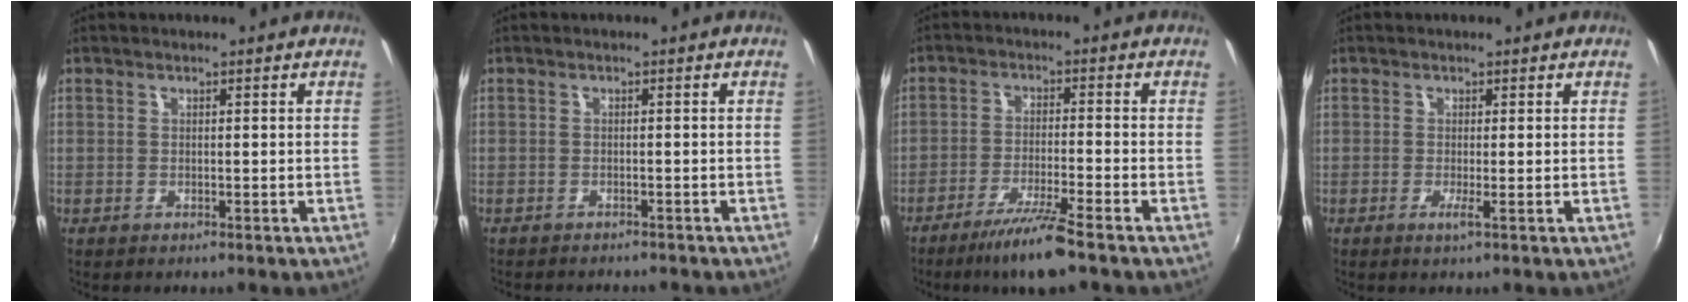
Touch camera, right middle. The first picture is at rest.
{"total": 3.6, "force": [-3.3, 0.8, 1.1], "torque": [-0.028, -0.012, -0.050]}
{"total": 8.1, "force": [-6.0, -0.1, 5.5], "torque": [-0.120, -0.010, -0.106]}
{"total": 1.1, "force": [-0.3, -0.4, 1.0], "torque": [-0.021, -0.007, -0.008]}